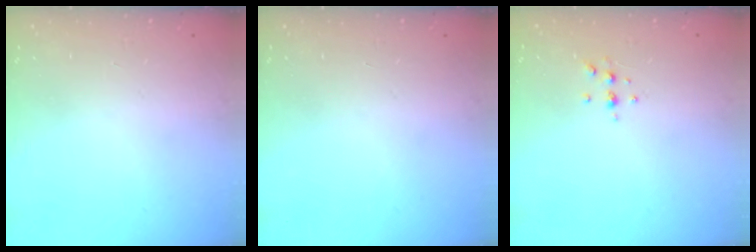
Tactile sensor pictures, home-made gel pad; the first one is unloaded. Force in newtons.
{"total": 0.0}
{"total": 5.2, "press": 5.1, "slide": 0.9}